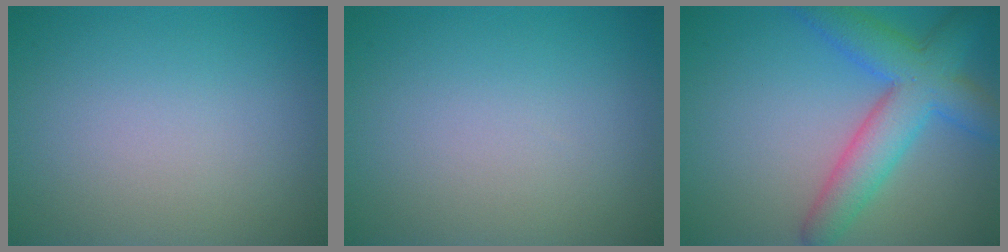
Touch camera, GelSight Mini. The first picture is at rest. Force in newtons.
{"total": 0.0}
{"total": 6.8, "press": 6.8, "slide": 0.3}